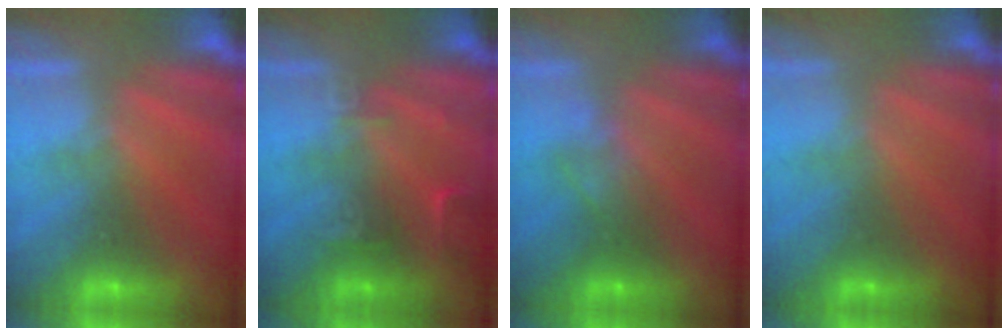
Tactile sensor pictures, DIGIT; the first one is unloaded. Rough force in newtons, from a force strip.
{"total": 2.6}
{"total": 2.3}
{"total": 2.6}